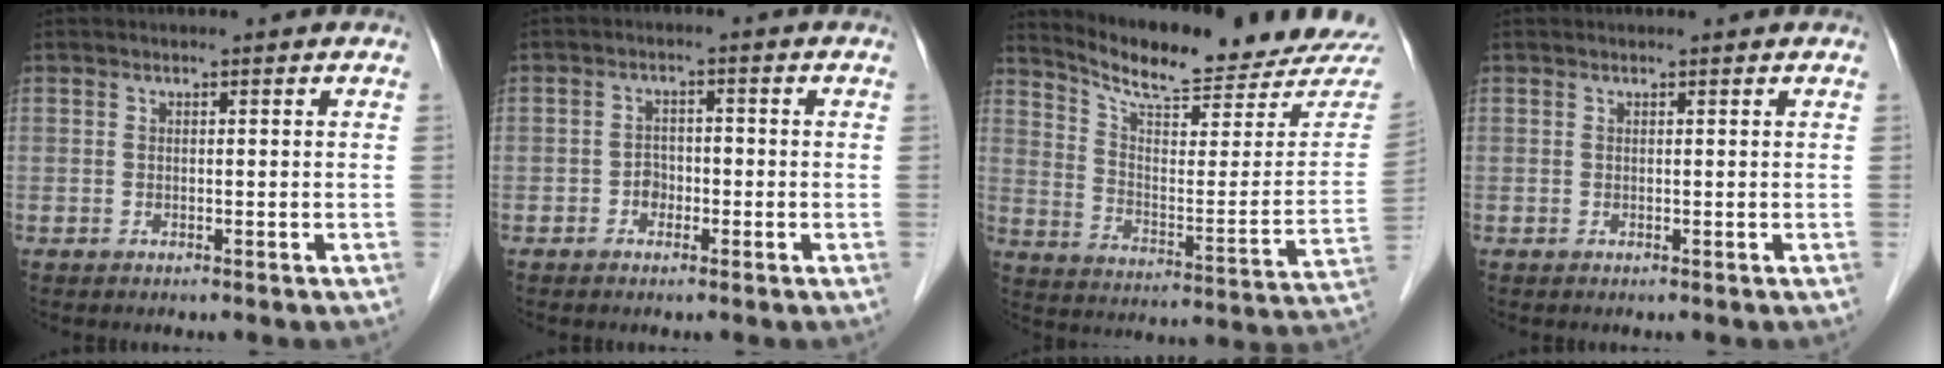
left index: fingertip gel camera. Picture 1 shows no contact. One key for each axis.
{"total": 2.4, "fx": -1.1, "fy": 1.8, "fz": 1.1, "tx": -0.009, "ty": 0.006, "tz": -0.019}
{"total": 20.5, "fx": 19.6, "fy": 1.2, "fz": 6.0, "tx": -0.099, "ty": -0.097, "tz": 0.264}
{"total": 0.6, "fx": 0.6, "fy": 0.2, "fz": 0.1, "tx": -0.001, "ty": 0.002, "tz": 0.010}